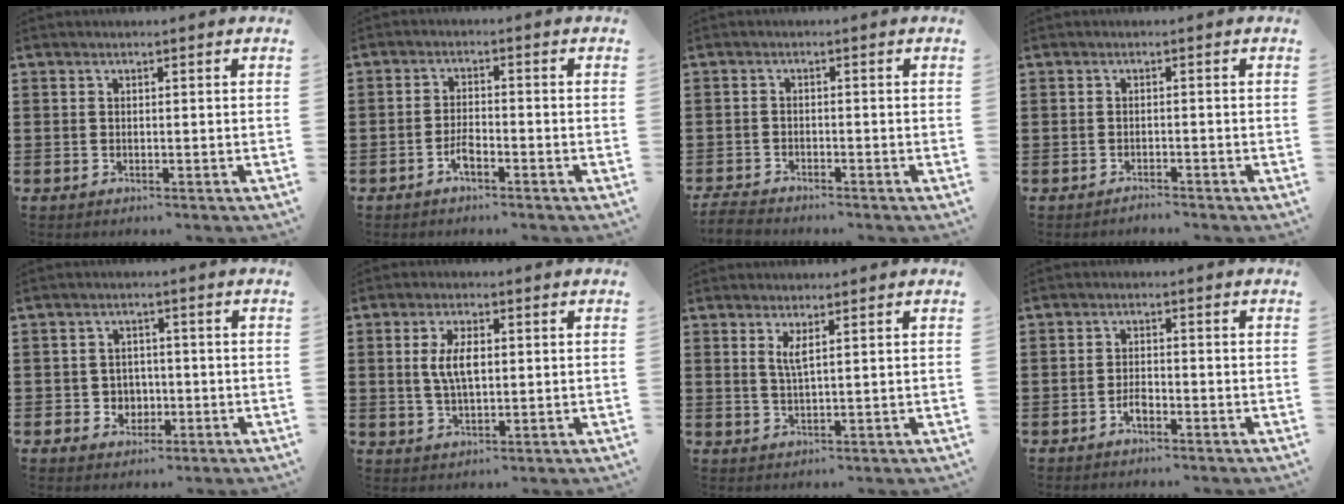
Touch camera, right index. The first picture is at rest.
{"total": 2.8, "force": [-1.8, 0.8, 2.1], "torque": [-0.045, 0.002, -0.036]}
{"total": 0.9, "force": [-0.9, 0.0, 0.1], "torque": [-0.005, -0.004, -0.018]}
{"total": 1.1, "force": [-1.1, 0.1, 0.0], "torque": [-0.004, 0.003, -0.024]}
{"total": 3.0, "force": [-0.8, 2.9, 0.5], "torque": [-0.021, 0.006, -0.020]}
{"total": 5.4, "force": [0.6, 2.3, 4.8], "torque": [-0.105, 0.006, 0.005]}
{"total": 2.4, "force": [1.2, 0.2, 2.1], "torque": [-0.045, 0.000, 0.019]}
{"total": 2.2, "force": [-1.3, 0.9, 1.5], "torque": [-0.030, 0.003, -0.026]}